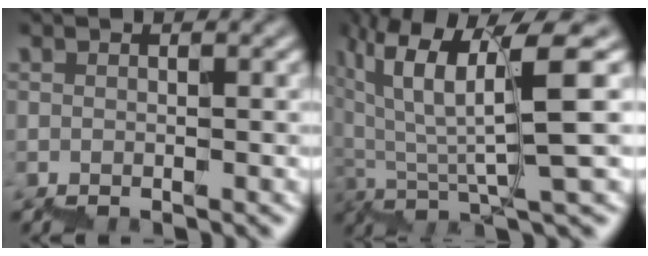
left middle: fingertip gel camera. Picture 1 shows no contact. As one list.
[{"total": 8.3, "force": [4.1, 0.9, 7.2], "torque": [-0.108, 0.012, 0.071]}]